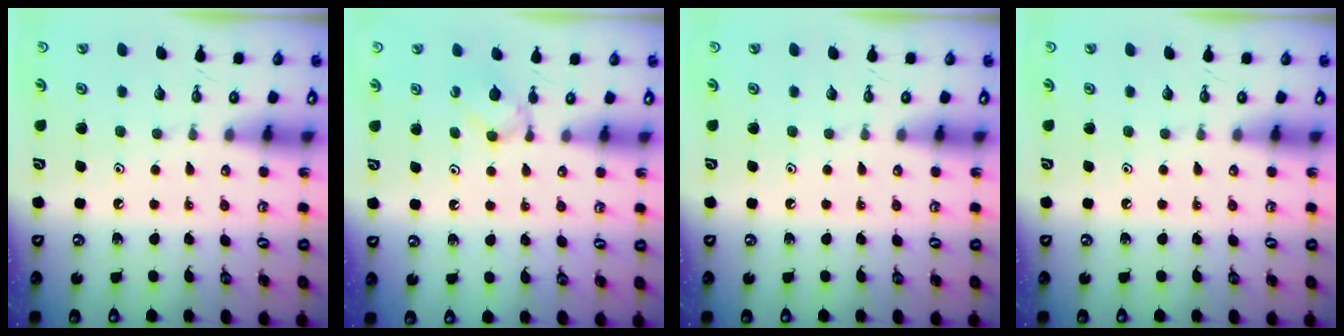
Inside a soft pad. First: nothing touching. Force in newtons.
{"total": 3.0, "press": 2.9, "slide": 0.7}
{"total": 0.0}
{"total": 0.0}